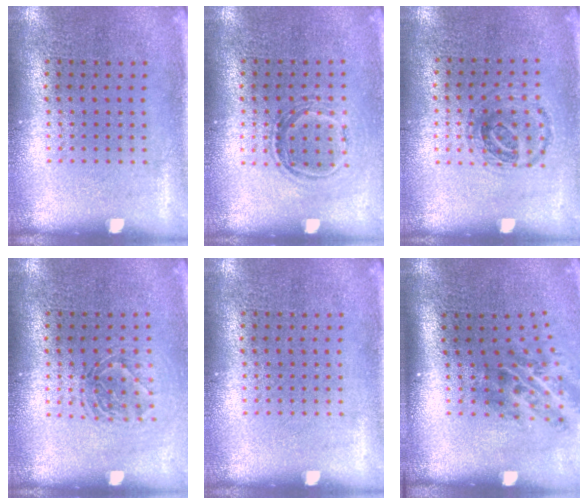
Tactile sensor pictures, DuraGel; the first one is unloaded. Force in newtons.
{"total": 1.1, "press": 0.9, "slide": 0.6}
{"total": 0.9, "press": 0.8, "slide": 0.3}
{"total": 1.3, "press": 1.1, "slide": 0.6}
{"total": 0.0}
{"total": 2.1, "press": 1.3, "slide": 1.7}